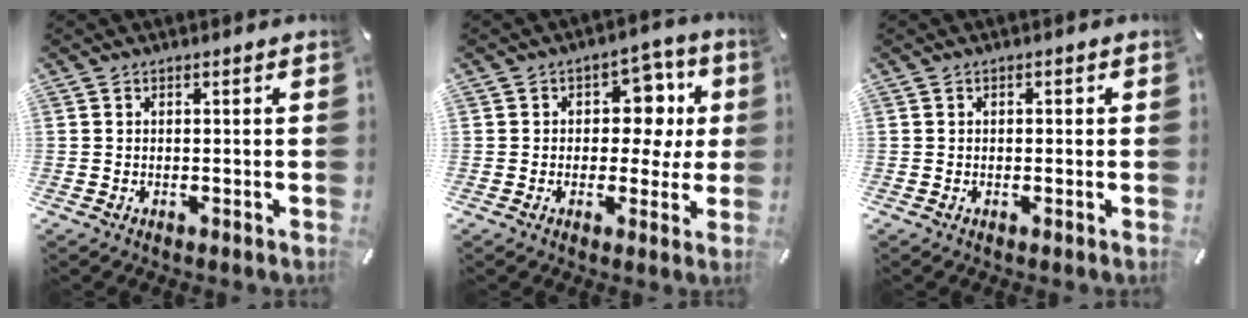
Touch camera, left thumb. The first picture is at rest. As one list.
[{"total": 10.2, "force": [2.1, 7.9, 6.2], "torque": [-0.069, -0.013, 0.034]}, {"total": 0.6, "force": [-0.1, 0.5, 0.3], "torque": [-0.006, 0.002, -0.003]}]